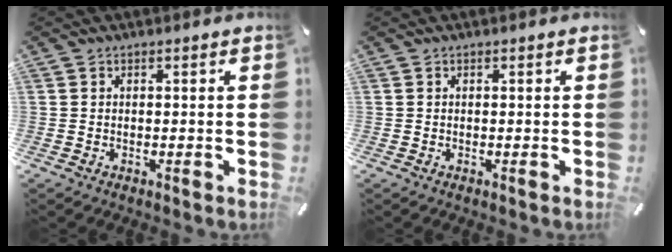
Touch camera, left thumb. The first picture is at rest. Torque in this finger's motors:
{"motor_torque": [0.00, 0.00, -0.01, 0.05, 0.00]}